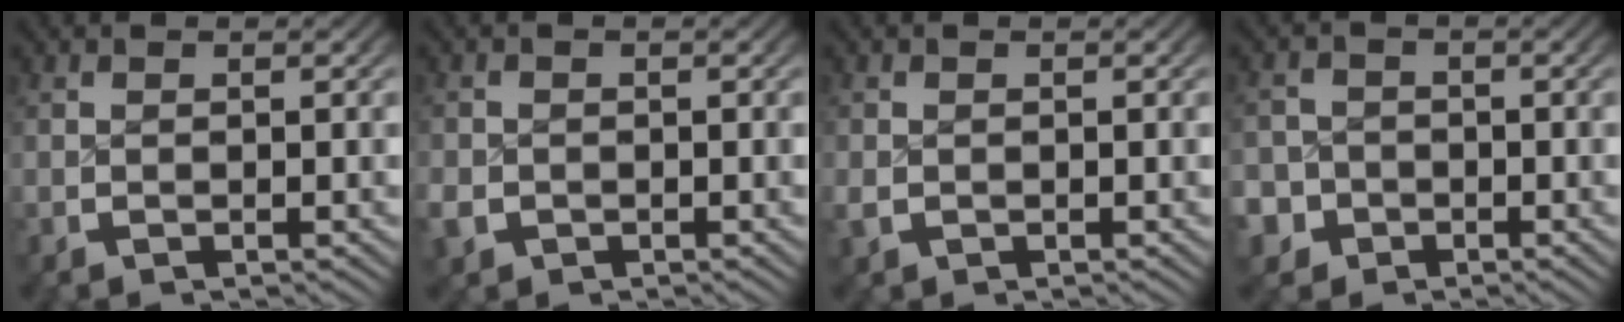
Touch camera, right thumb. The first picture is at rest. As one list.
[{"total": 2.3, "force": [-1.0, 2.0, 0.6], "torque": [-0.019, -0.010, -0.015]}, {"total": 1.1, "force": [-0.2, 1.0, 0.3], "torque": [-0.009, -0.006, -0.001]}, {"total": 5.2, "force": [-2.8, 4.2, 1.0], "torque": [-0.023, -0.027, -0.043]}]